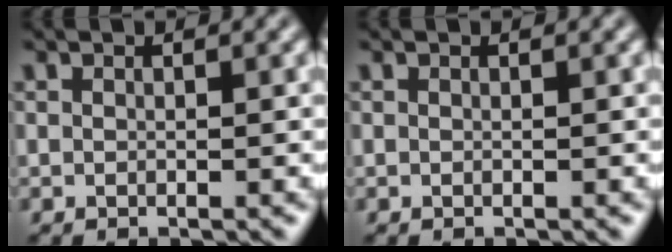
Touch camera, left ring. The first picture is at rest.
{"total": 0.0}